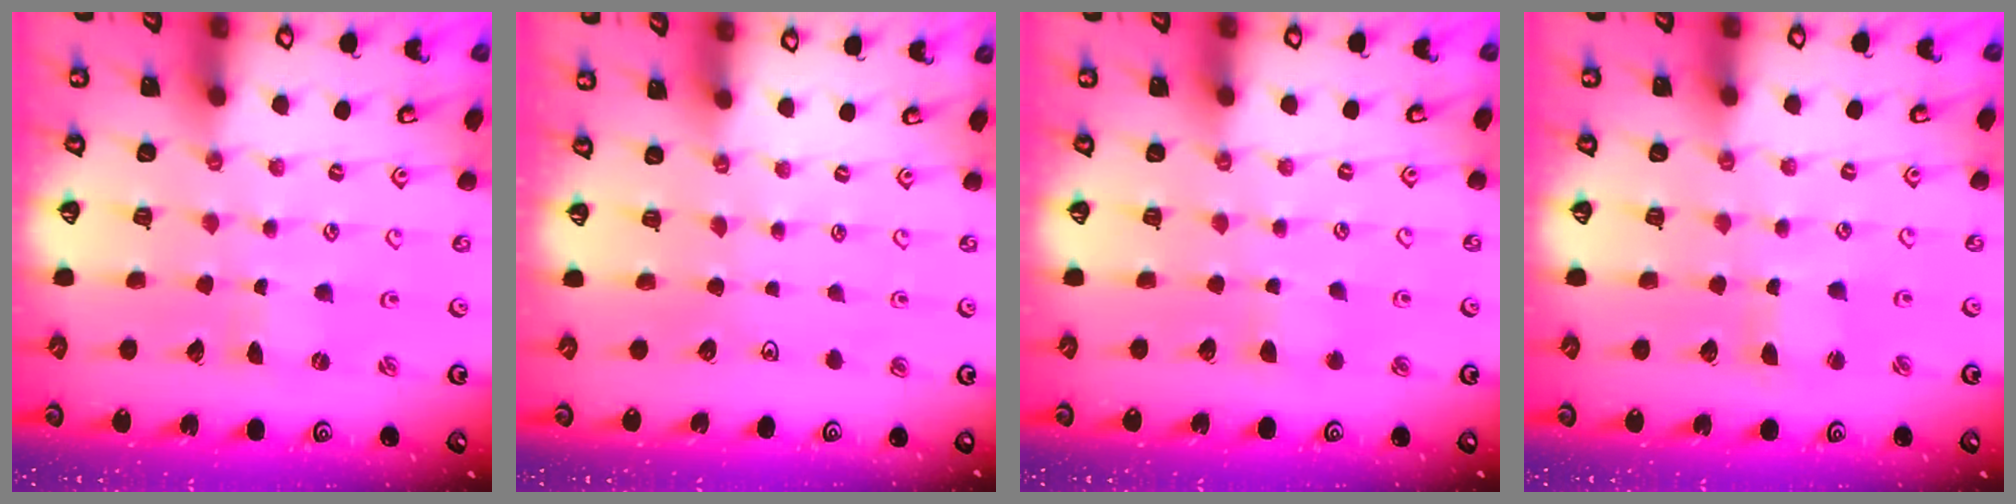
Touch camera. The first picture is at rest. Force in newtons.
{"total": 0.0}
{"total": 3.3, "press": 3.3, "slide": 0.5}
{"total": 2.1, "press": 2.1, "slide": 0.3}